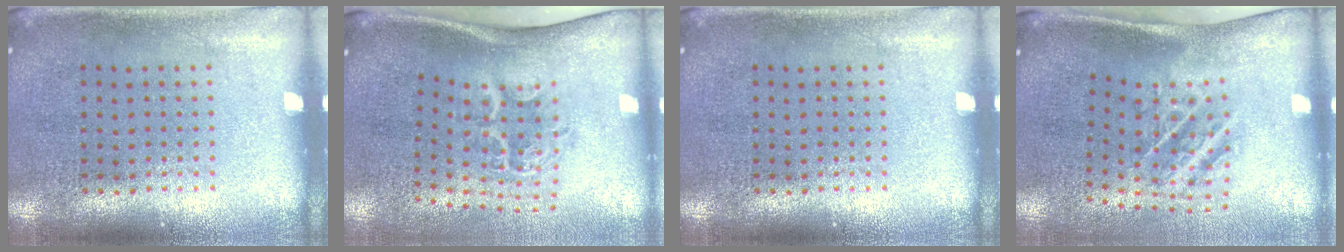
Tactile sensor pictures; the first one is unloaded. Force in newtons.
{"total": 2.2, "press": 1.4, "slide": 1.7}
{"total": 0.0}
{"total": 2.0, "press": 1.2, "slide": 1.7}